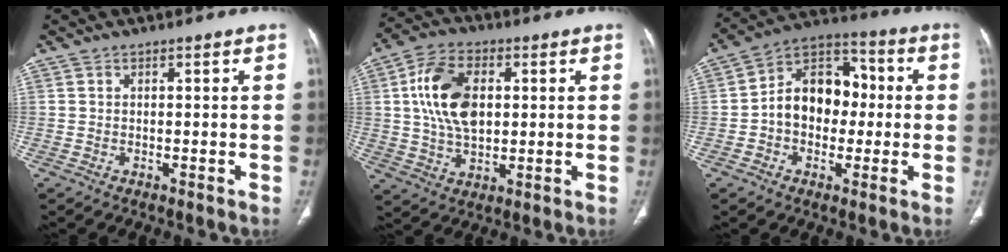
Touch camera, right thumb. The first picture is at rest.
{"total": 13.4, "force": [2.3, 8.2, 10.3], "torque": [-0.184, 0.004, 0.040]}
{"total": 14.0, "force": [-0.4, 10.3, 9.5], "torque": [-0.111, 0.040, -0.016]}